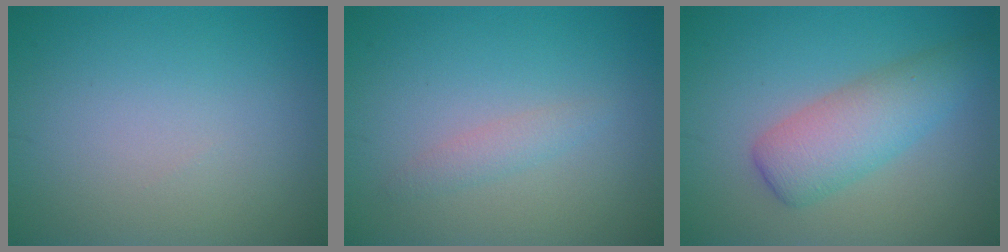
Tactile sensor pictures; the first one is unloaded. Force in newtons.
{"total": 1.3, "press": 1.3, "slide": 0.0}
{"total": 4.8, "press": 4.8, "slide": 0.1}